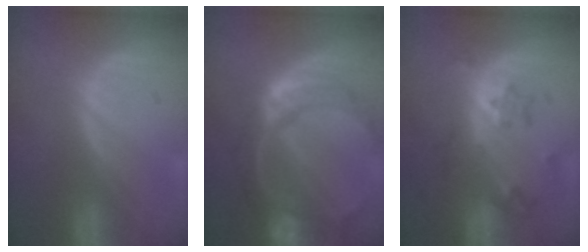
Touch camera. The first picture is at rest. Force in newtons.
{"total": 11.0, "press": 9.2, "slide": 6.1}
{"total": 6.9, "press": 6.1, "slide": 3.0}